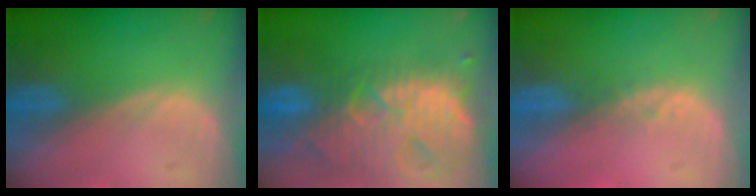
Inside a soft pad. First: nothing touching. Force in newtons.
{"total": 13.9, "press": 11.7, "slide": 7.5}
{"total": 1.8, "press": 1.5, "slide": 1.0}